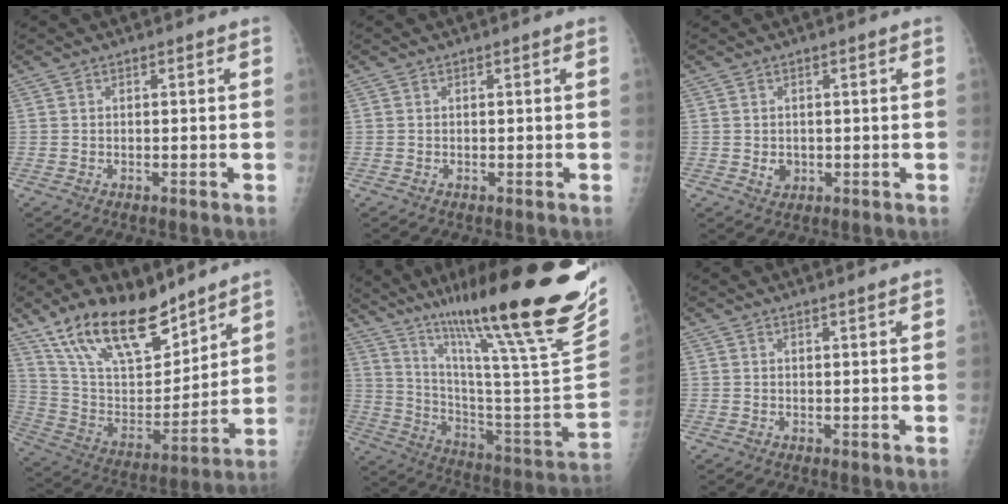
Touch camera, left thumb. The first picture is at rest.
{"total": 0.0}
{"total": 2.3, "force": [-0.2, 2.0, 1.1], "torque": [-0.009, 0.000, 0.004]}
{"total": 21.7, "force": [15.2, 9.1, 12.6], "torque": [-0.186, -0.064, 0.283]}
{"total": 33.1, "force": [24.3, 2.5, 22.3], "torque": [-0.333, -0.135, 0.370]}
{"total": 0.8, "force": [0.6, -0.1, 0.5], "torque": [-0.011, -0.003, 0.013]}